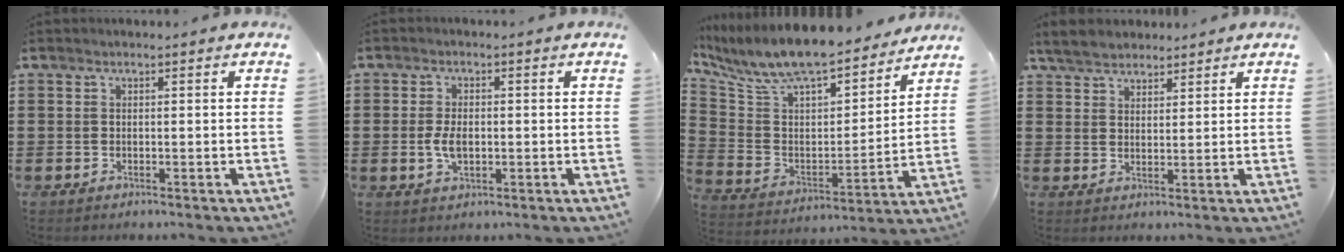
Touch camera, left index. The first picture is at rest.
{"total": 3.8, "force": [-0.3, 2.0, 3.3], "torque": [-0.076, -0.001, -0.010]}
{"total": 9.2, "force": [8.4, 1.6, 3.3], "torque": [-0.106, -0.068, 0.143]}
{"total": 4.1, "force": [3.6, 1.7, 0.9], "torque": [-0.031, 0.001, 0.068]}